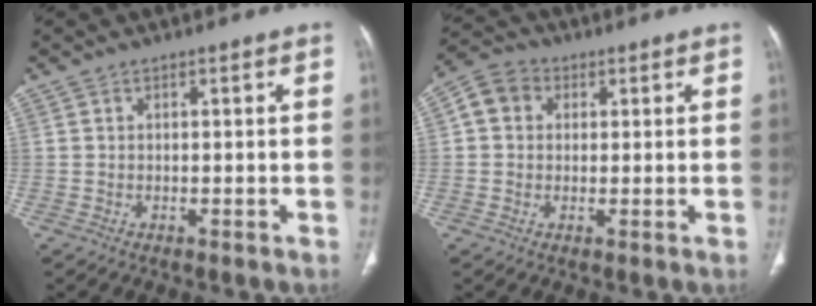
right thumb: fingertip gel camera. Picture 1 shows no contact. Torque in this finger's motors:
{"motor_torque": [-0.46, 0.53, 0.26, -0.21, 0.01]}